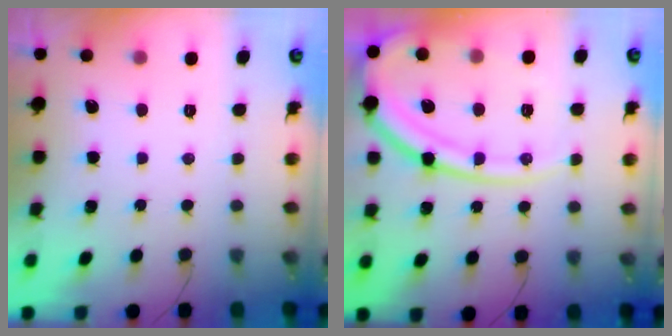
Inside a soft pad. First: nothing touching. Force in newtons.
{"total": 16.3, "press": 16.2, "slide": 1.9}